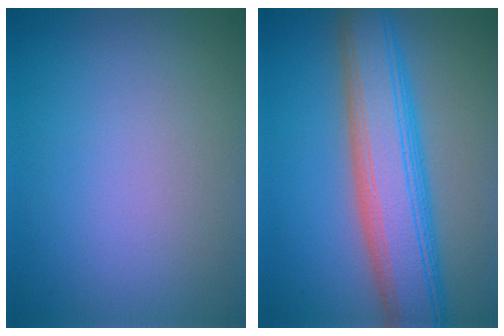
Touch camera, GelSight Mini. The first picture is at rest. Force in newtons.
{"total": 9.1, "press": 9.1, "slide": 0.7}